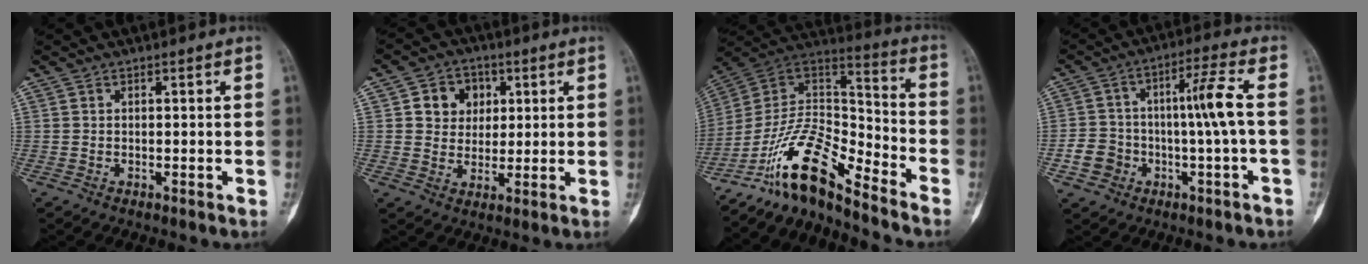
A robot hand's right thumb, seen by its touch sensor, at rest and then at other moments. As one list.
[{"total": 7.6, "force": [2.2, 6.6, 3.2], "torque": [-0.012, -0.002, 0.034]}, {"total": 15.5, "force": [-12.0, 4.2, 8.9], "torque": [-0.152, 0.105, -0.226]}, {"total": 10.2, "force": [-1.8, 4.0, 9.2], "torque": [-0.171, 0.047, -0.023]}]